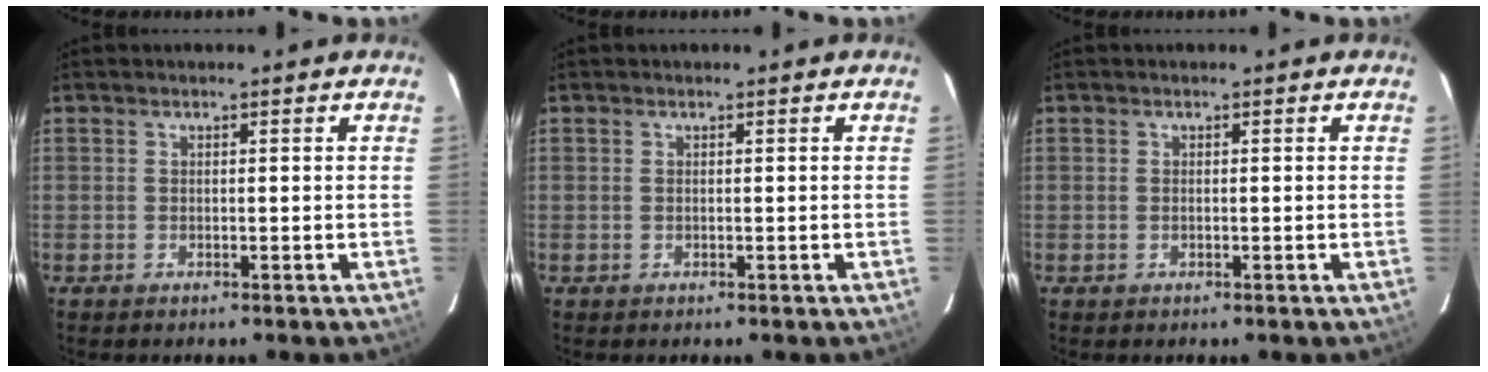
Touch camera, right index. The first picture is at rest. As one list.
[{"total": 0.0}, {"total": 0.0}]